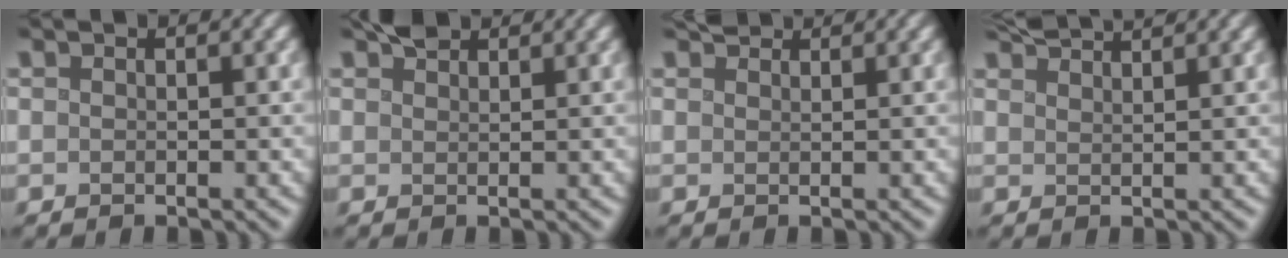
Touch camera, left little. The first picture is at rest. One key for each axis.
{"total": 2.0, "fx": 1.8, "fy": 0.6, "fz": 0.7, "tx": -0.009, "ty": 0.009, "tz": 0.034}
{"total": 1.8, "fx": 1.8, "fy": 0.4, "fz": 0.4, "tx": -0.008, "ty": 0.006, "tz": 0.029}
{"total": 3.2, "fx": 3.0, "fy": 0.4, "fz": 1.1, "tx": -0.005, "ty": 0.012, "tz": 0.051}